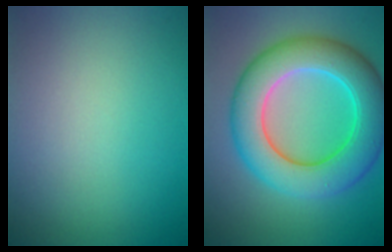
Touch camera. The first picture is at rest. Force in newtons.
{"total": 9.0, "press": 9.0, "slide": 0.2}